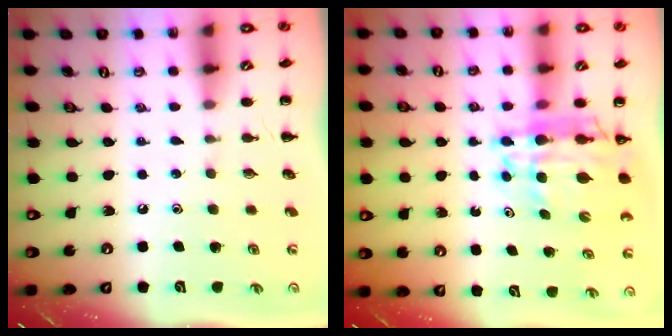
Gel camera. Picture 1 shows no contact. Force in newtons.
{"total": 12.8, "press": 12.2, "slide": 3.8}